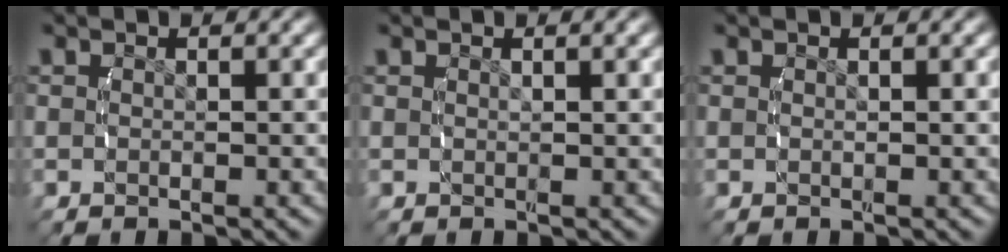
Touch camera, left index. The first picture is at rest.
{"total": 0.9, "force": [0.5, -0.5, 0.6], "torque": [-0.007, 0.002, 0.013]}
{"total": 0.0}